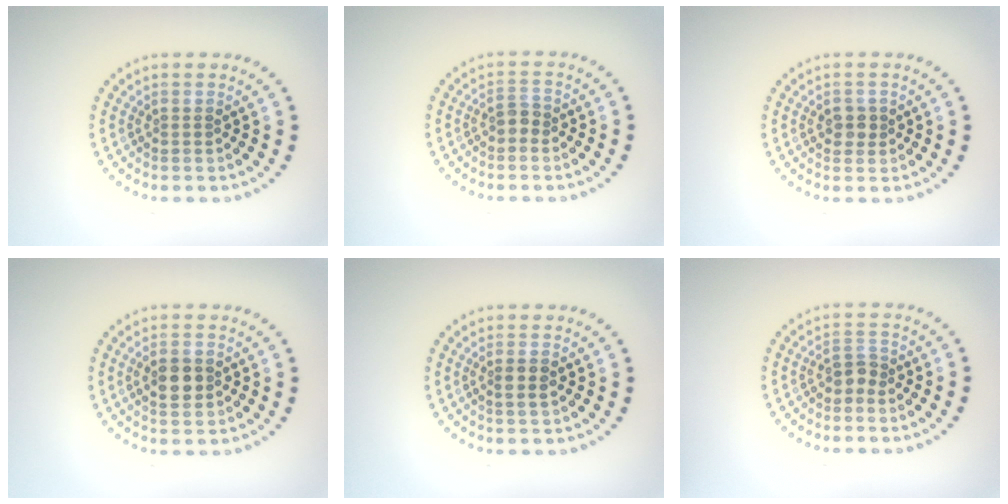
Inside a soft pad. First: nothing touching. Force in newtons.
{"total": 1.4, "press": 1.2, "slide": 0.6}
{"total": 1.7, "press": 1.7, "slide": 0.3}
{"total": 2.8, "press": 2.8, "slide": 0.1}
{"total": 1.5, "press": 1.5, "slide": 0.5}
{"total": 1.7, "press": 1.4, "slide": 1.0}